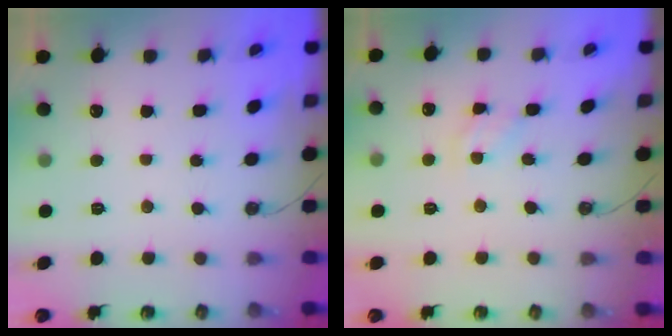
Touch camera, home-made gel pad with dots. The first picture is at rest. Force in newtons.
{"total": 3.0, "press": 2.9, "slide": 0.4}